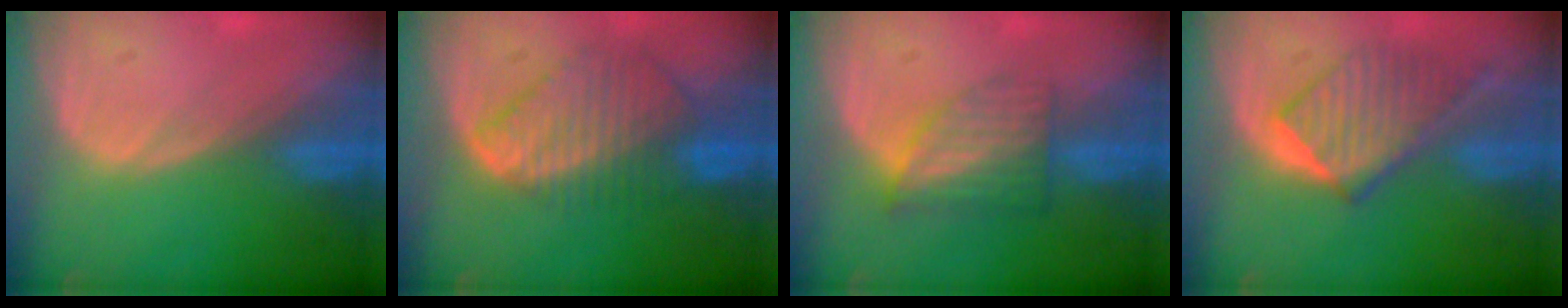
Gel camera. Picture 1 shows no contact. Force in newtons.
{"total": 8.4, "press": 7.6, "slide": 3.6}
{"total": 6.3, "press": 5.6, "slide": 2.9}
{"total": 6.7, "press": 6.6, "slide": 0.6}